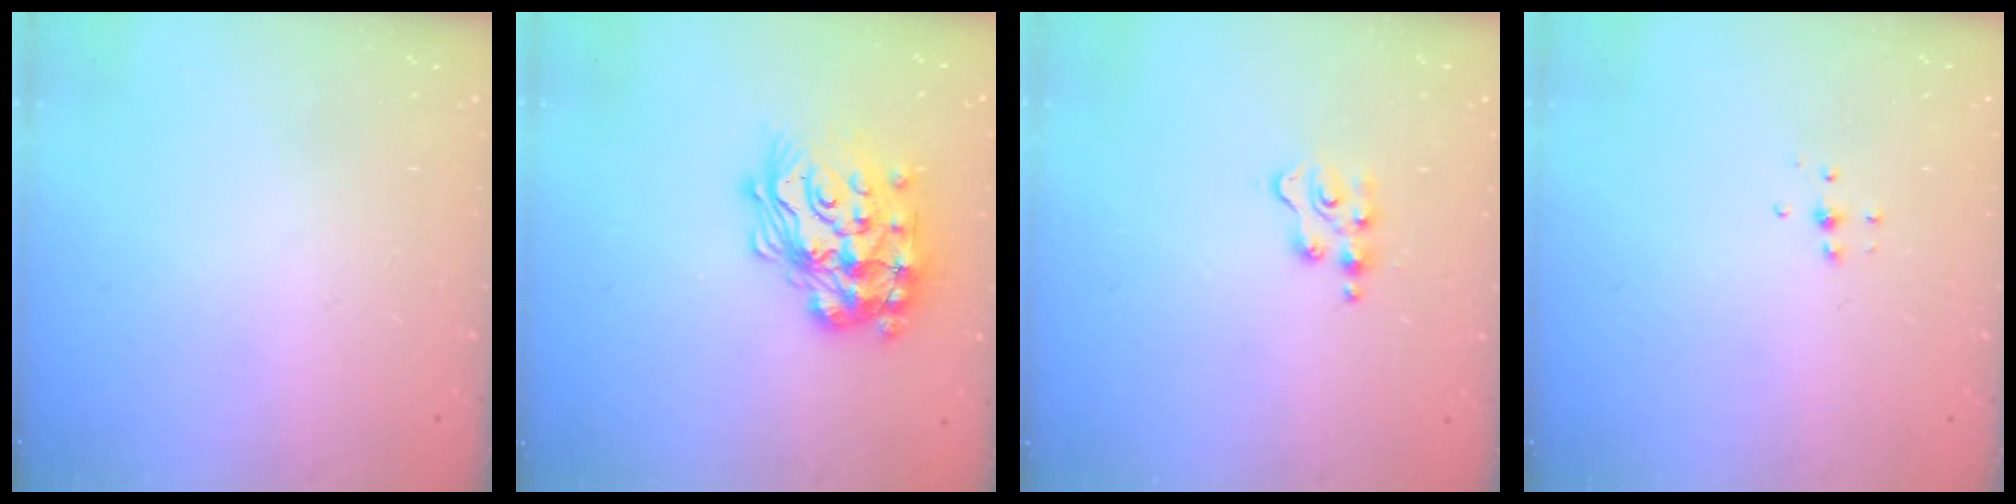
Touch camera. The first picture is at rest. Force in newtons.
{"total": 22.7, "press": 22.7, "slide": 1.7}
{"total": 3.5, "press": 3.5, "slide": 0.5}
{"total": 3.2, "press": 3.2, "slide": 0.2}